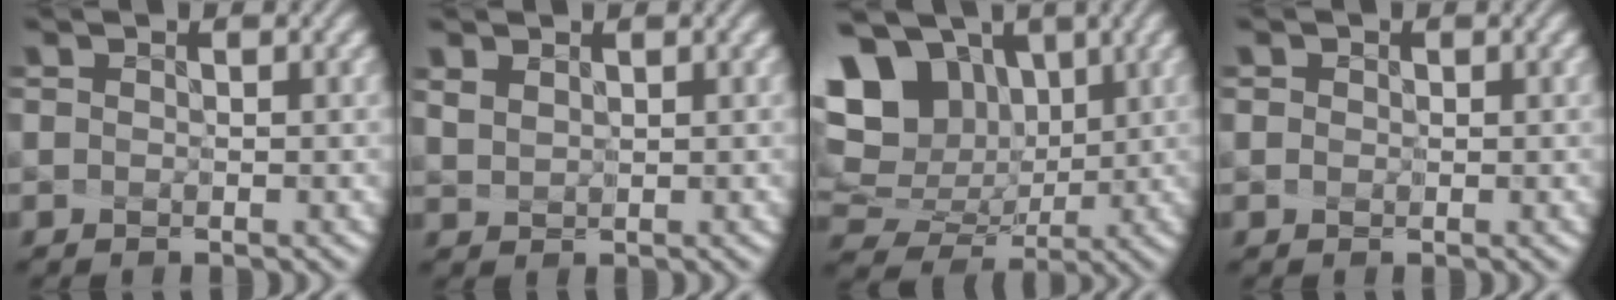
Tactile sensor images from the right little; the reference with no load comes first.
{"total": 0.9, "force": [0.9, 0.0, -0.1], "torque": [-0.028, -0.017, 0.044]}
{"total": 12.8, "force": [4.1, 9.9, 7.1], "torque": [-0.183, 0.007, 0.109]}
{"total": 1.5, "force": [0.5, 1.3, 0.7], "torque": [-0.012, 0.005, 0.006]}